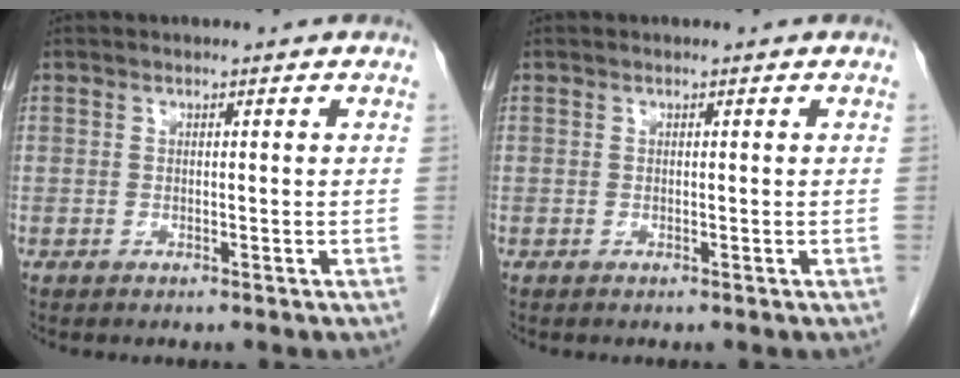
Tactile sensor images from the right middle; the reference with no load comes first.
{"total": 0.0}